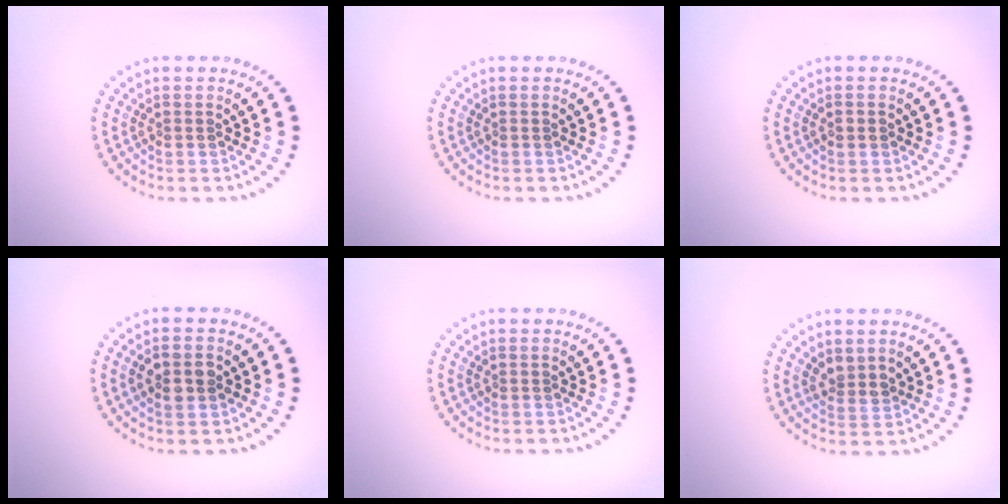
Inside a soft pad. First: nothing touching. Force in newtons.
{"total": 0.0}
{"total": 1.0, "press": 1.0, "slide": 0.0}
{"total": 2.3, "press": 2.3, "slide": 0.1}
{"total": 0.0}
{"total": 1.5, "press": 1.2, "slide": 0.8}